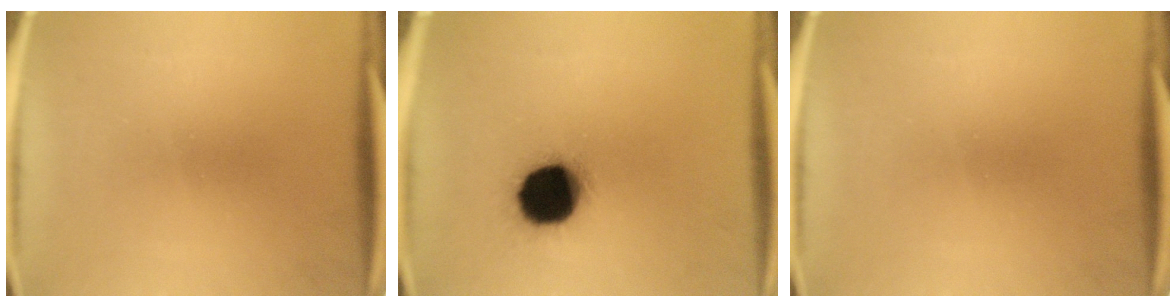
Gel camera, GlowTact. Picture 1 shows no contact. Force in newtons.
{"total": 17.8}
{"total": 0.0}